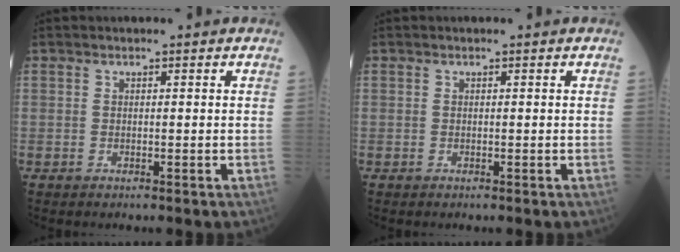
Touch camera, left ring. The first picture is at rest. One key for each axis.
{"total": 0.0}